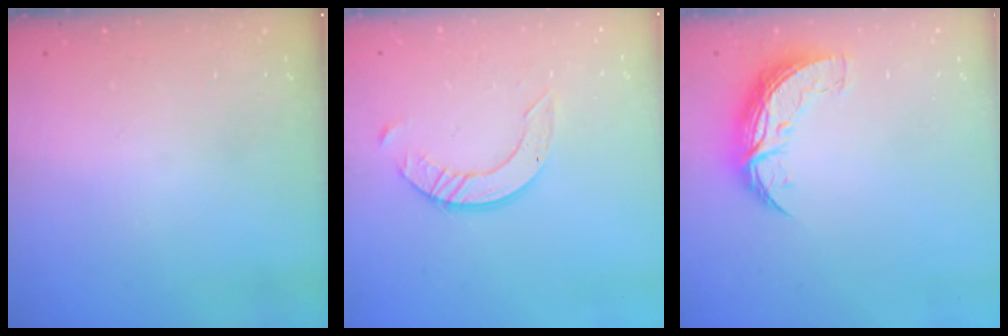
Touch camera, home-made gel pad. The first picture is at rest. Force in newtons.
{"total": 8.0, "press": 7.9, "slide": 0.8}
{"total": 8.4, "press": 8.4, "slide": 0.3}